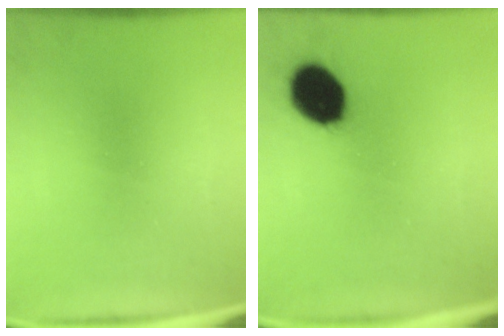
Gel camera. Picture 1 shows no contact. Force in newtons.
{"total": 12.9}